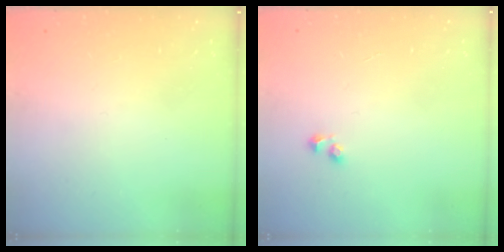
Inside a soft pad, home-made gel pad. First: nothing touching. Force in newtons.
{"total": 1.8, "press": 1.7, "slide": 0.6}